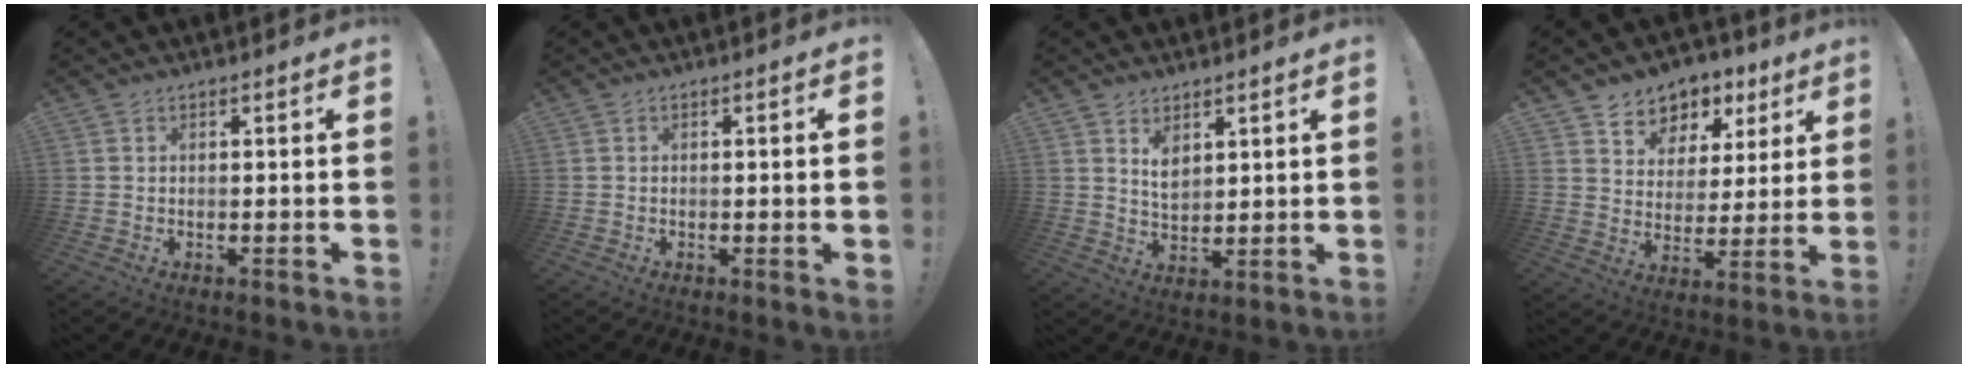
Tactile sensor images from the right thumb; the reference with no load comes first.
{"total": 2.1, "force": [-0.2, -0.4, 2.0], "torque": [-0.033, -0.003, -0.004]}
{"total": 5.3, "force": [3.4, 3.2, 2.4], "torque": [-0.030, -0.020, 0.059]}
{"total": 7.1, "force": [3.6, 6.1, 1.2], "torque": [-0.004, -0.036, 0.070]}